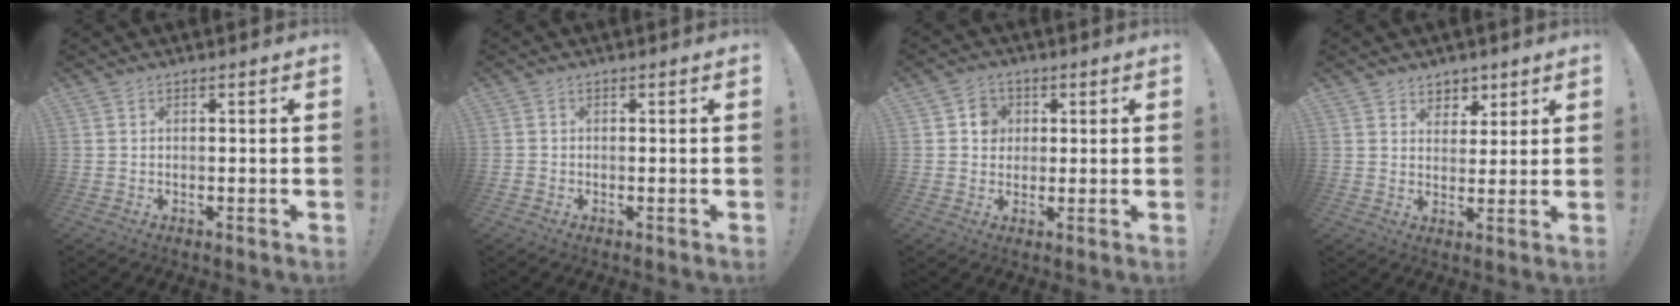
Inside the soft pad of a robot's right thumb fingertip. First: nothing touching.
{"total": 0.9, "force": [-0.6, 0.8, 0.1], "torque": [-0.008, 0.005, -0.008]}
{"total": 5.5, "force": [1.3, 4.9, 2.0], "torque": [-0.018, -0.001, 0.023]}
{"total": 5.7, "force": [3.7, 4.3, 0.6], "torque": [-0.008, -0.024, 0.073]}